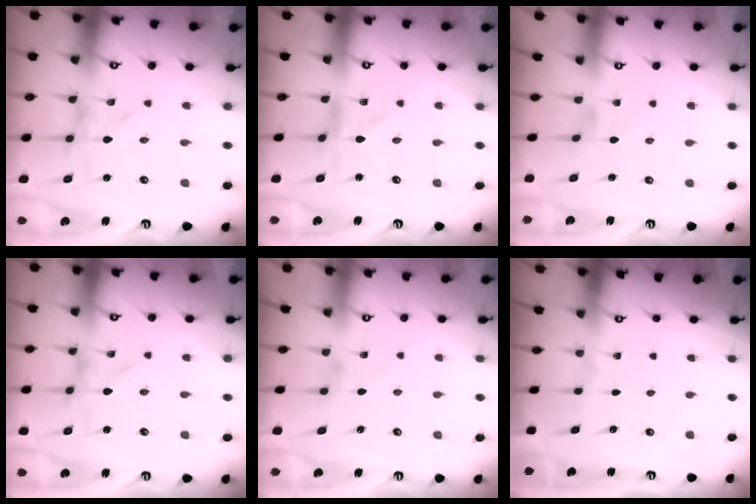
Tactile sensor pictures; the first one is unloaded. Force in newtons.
{"total": 0.9, "press": 0.9, "slide": 0.1}
{"total": 1.1, "press": 1.1, "slide": 0.1}
{"total": 0.0}
{"total": 1.6, "press": 1.5, "slide": 0.4}
{"total": 0.0}